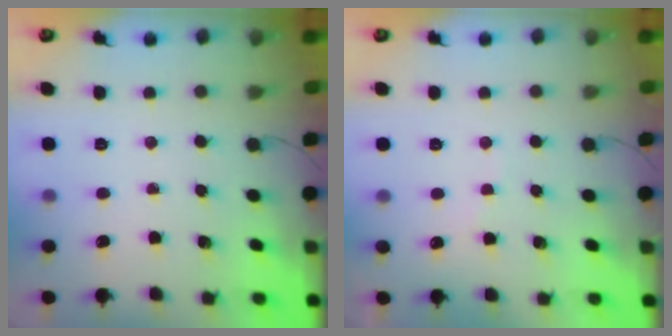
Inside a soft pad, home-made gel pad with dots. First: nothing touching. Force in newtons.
{"total": 5.1, "press": 5.1, "slide": 0.8}